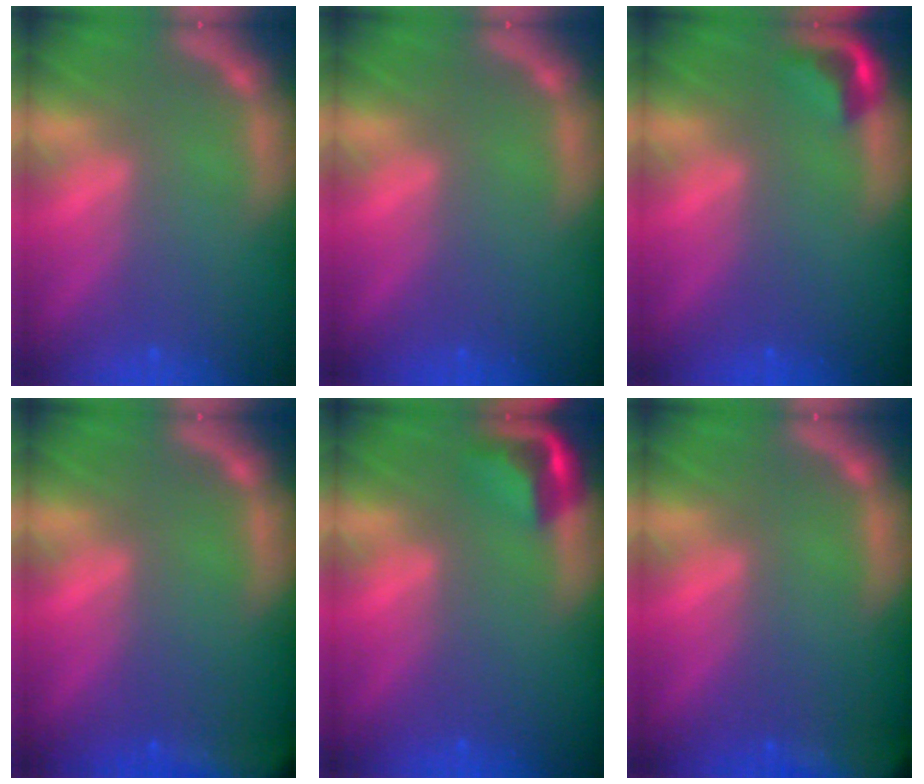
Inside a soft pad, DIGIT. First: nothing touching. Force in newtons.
{"total": 0.0}
{"total": 2.4}
{"total": 8.0}
{"total": 3.5}
{"total": 8.5}